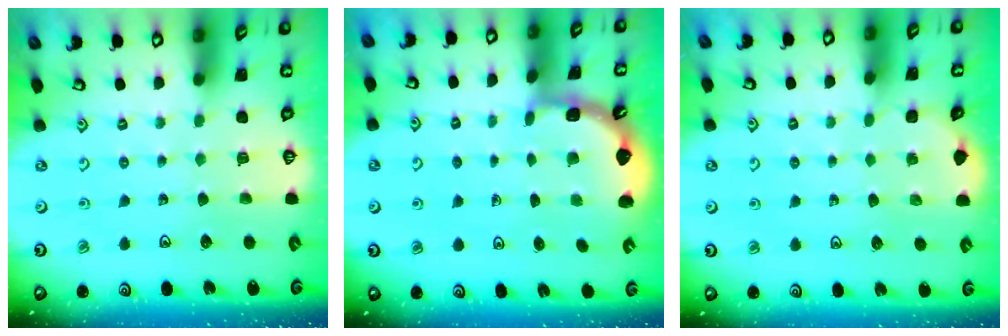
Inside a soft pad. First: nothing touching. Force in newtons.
{"total": 1.9, "press": 1.9, "slide": 0.3}
{"total": 2.1, "press": 2.1, "slide": 0.2}